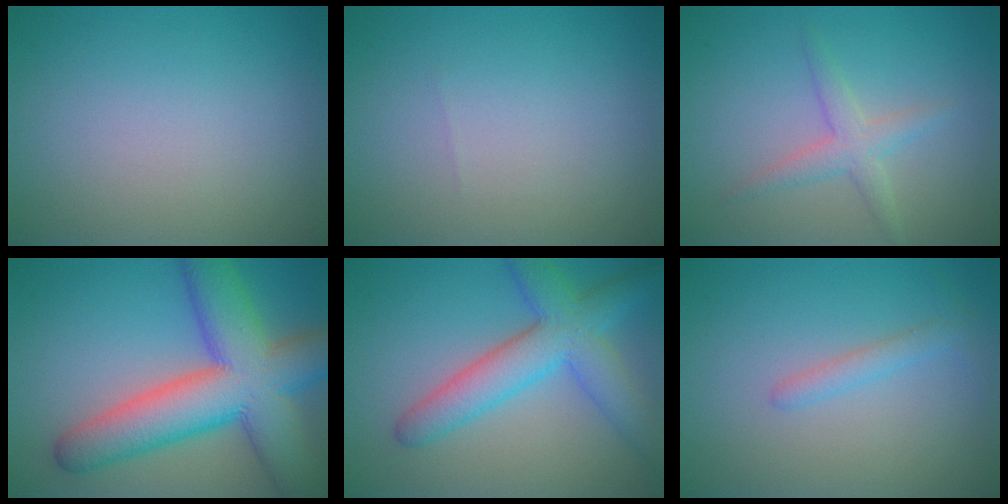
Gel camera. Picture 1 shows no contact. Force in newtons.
{"total": 0.0}
{"total": 2.3, "press": 2.3, "slide": 0.1}
{"total": 11.9, "press": 11.9, "slide": 0.6}
{"total": 6.3, "press": 6.3, "slide": 0.2}
{"total": 1.4, "press": 1.4, "slide": 0.0}